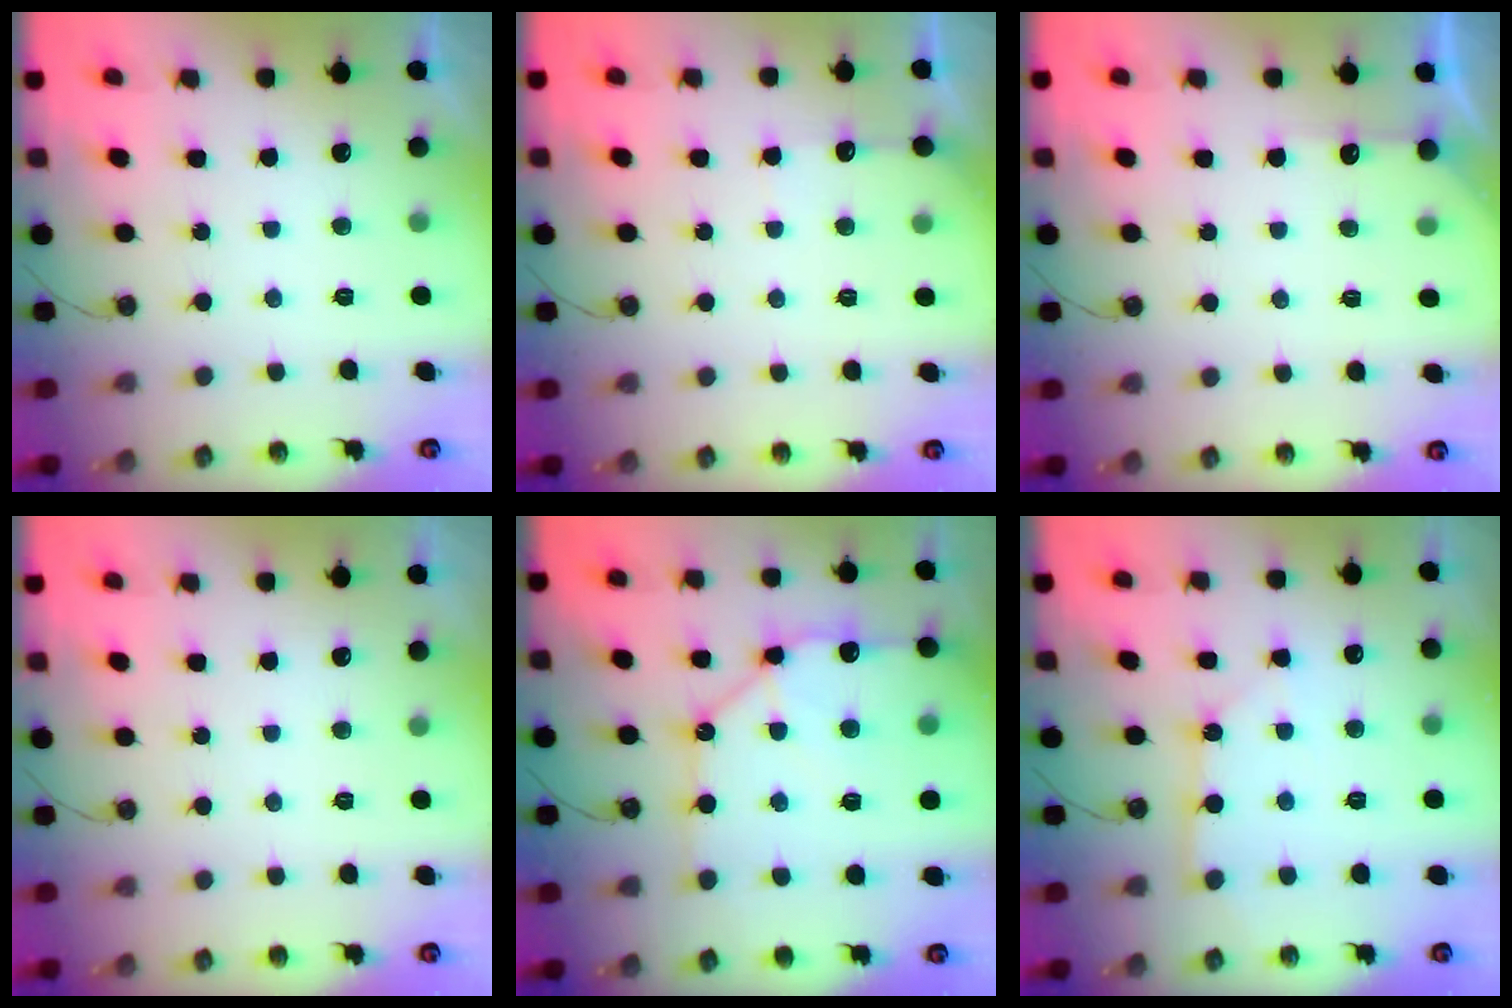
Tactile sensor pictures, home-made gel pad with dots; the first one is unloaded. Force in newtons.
{"total": 5.7, "press": 5.7, "slide": 0.7}
{"total": 4.9, "press": 4.9, "slide": 0.5}
{"total": 0.0}
{"total": 15.3, "press": 15.2, "slide": 2.1}
{"total": 3.5, "press": 3.5, "slide": 0.4}